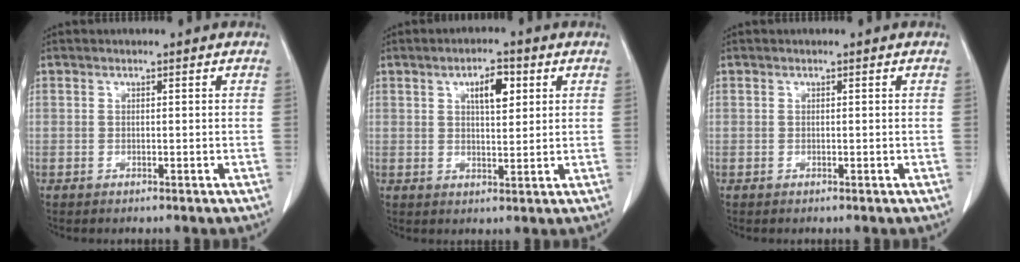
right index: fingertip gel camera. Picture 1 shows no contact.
{"total": 5.1, "force": [2.1, 1.8, 4.3], "torque": [-0.072, 0.004, 0.034]}
{"total": 0.0}